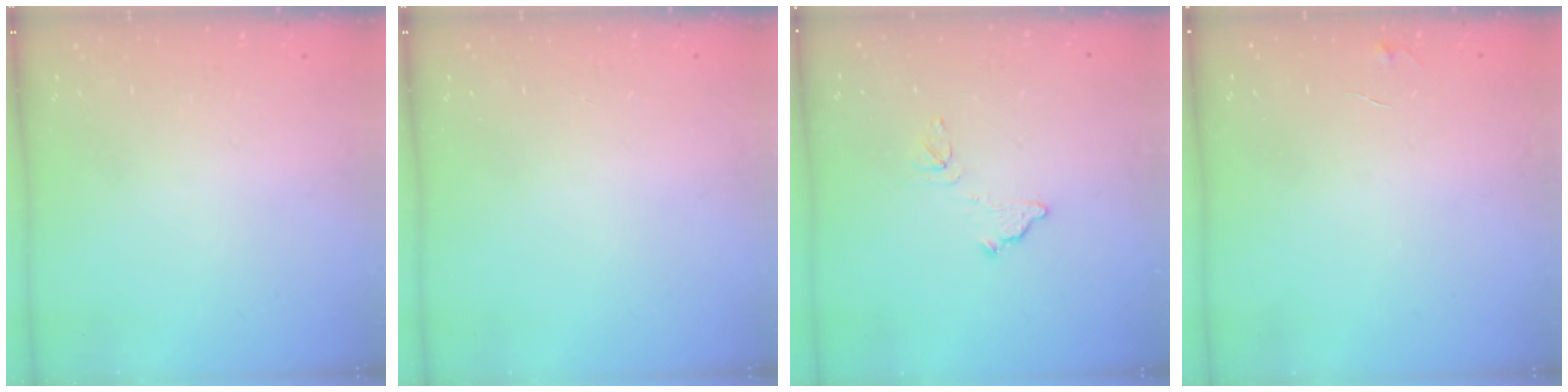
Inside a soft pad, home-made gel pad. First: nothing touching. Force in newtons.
{"total": 0.0}
{"total": 6.8, "press": 6.8, "slide": 0.2}
{"total": 5.0, "press": 5.0, "slide": 0.4}